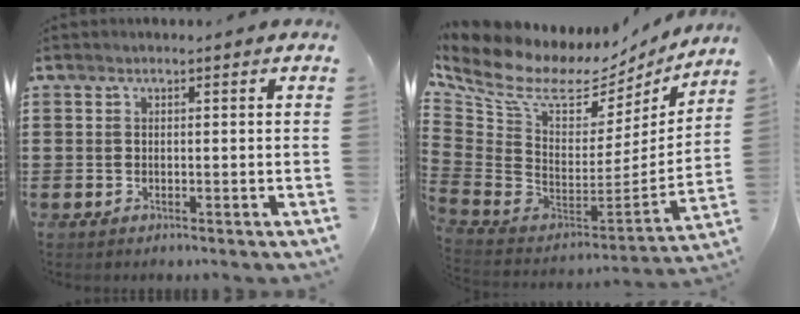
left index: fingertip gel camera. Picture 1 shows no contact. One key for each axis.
{"total": 9.4, "fx": 6.6, "fy": 4.3, "fz": 5.1, "tx": -0.150, "ty": -0.062, "tz": 0.107}